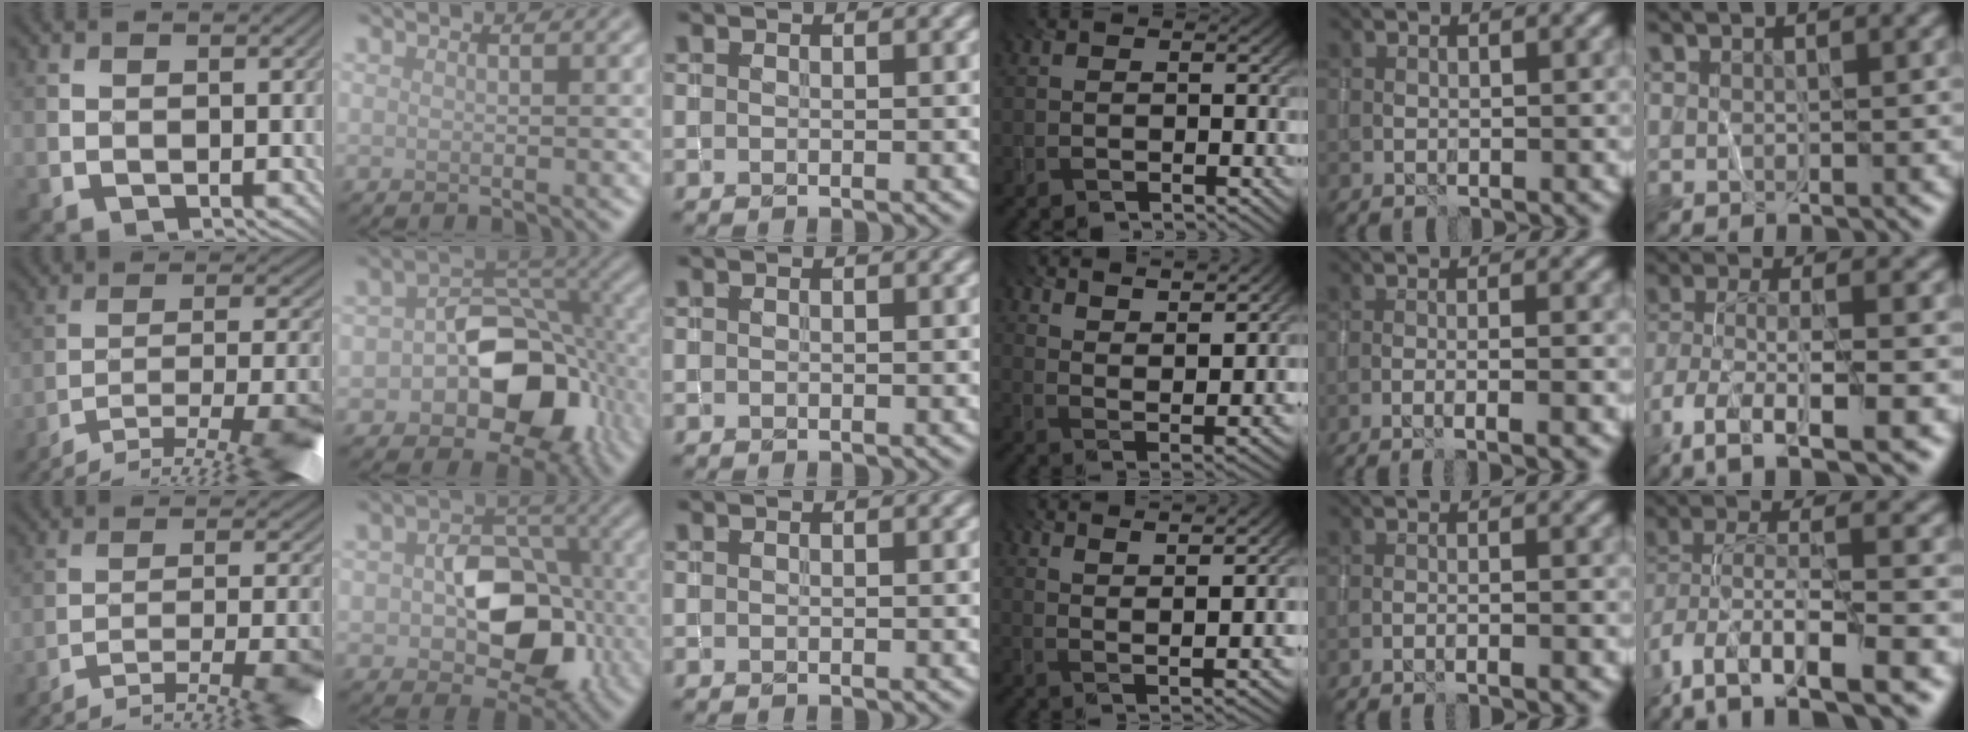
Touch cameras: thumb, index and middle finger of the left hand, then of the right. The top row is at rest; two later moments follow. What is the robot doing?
{"motion": "wrap", "object": "yarn"}